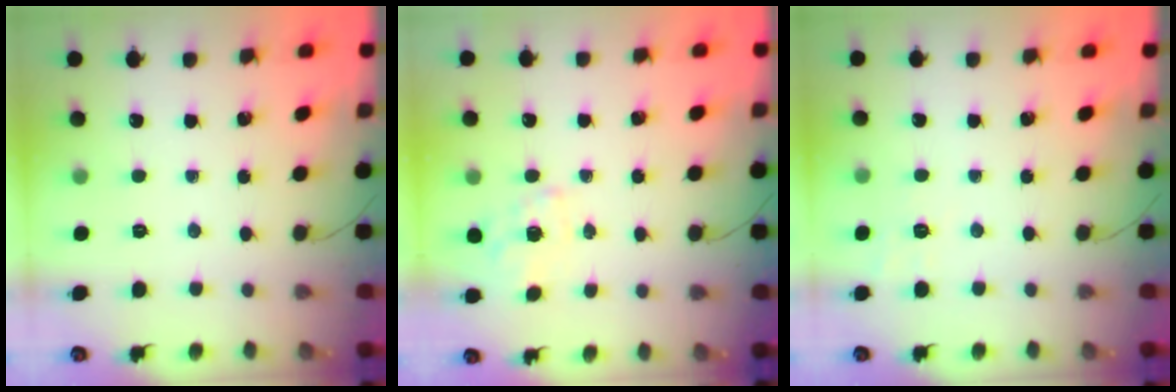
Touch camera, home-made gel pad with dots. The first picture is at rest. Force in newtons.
{"total": 1.0, "press": 0.7, "slide": 0.7}
{"total": 1.8, "press": 0.5, "slide": 1.7}